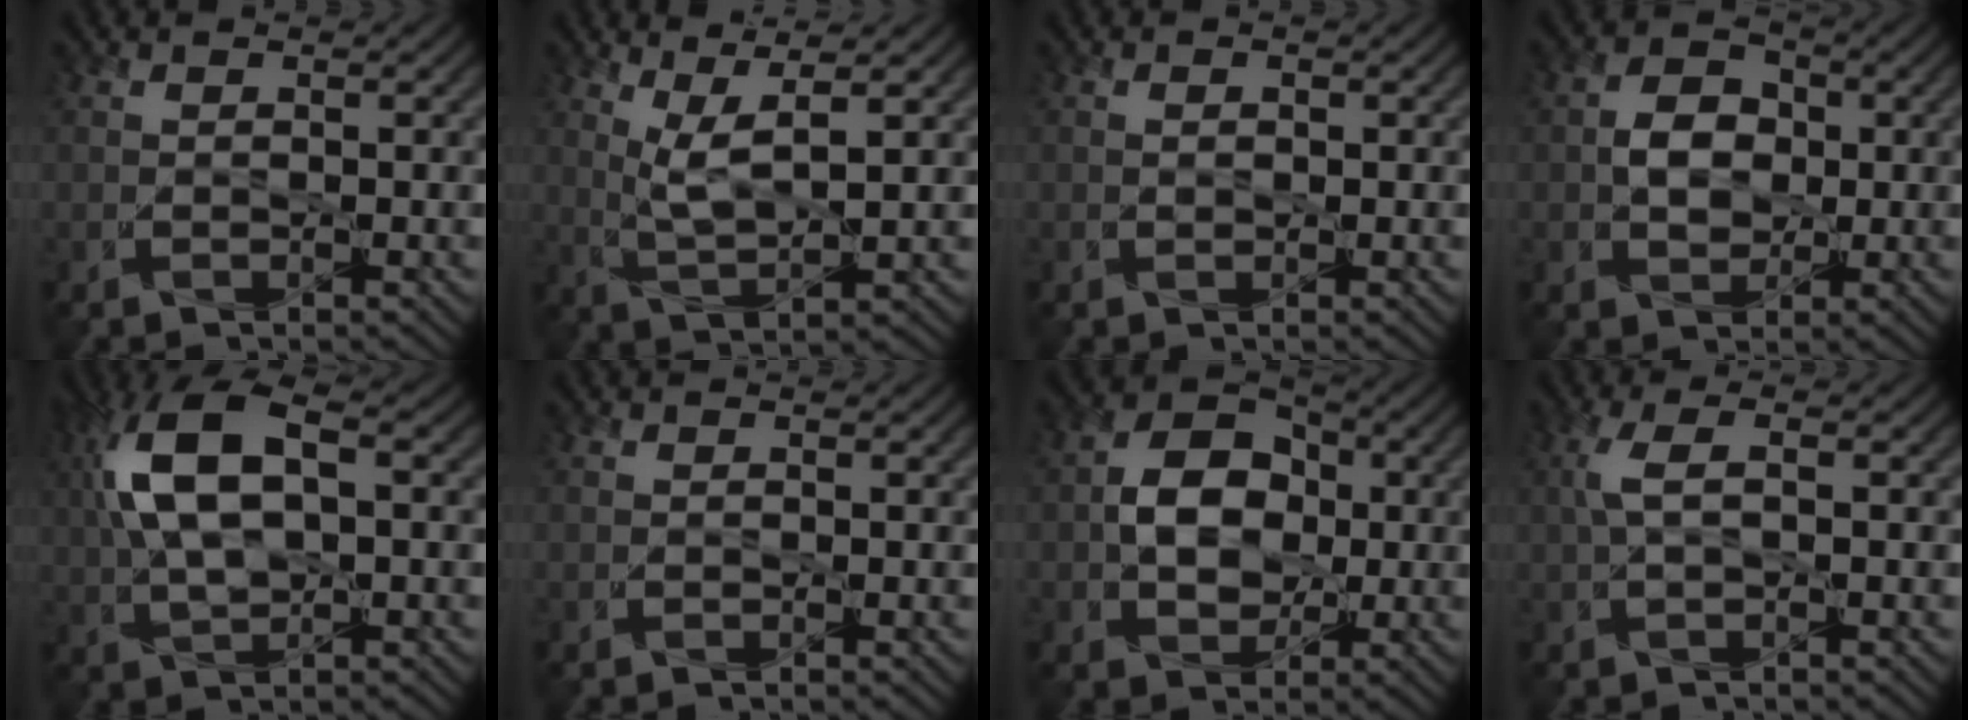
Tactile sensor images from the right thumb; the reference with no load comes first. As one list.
[{"total": 4.8, "force": [2.1, 1.1, 4.2], "torque": [-0.096, -0.002, 0.051]}, {"total": 0.5, "force": [0.1, 0.4, 0.3], "torque": [-0.004, -0.002, 0.002]}, {"total": 4.3, "force": [-0.1, 3.5, 2.4], "torque": [-0.047, 0.002, -0.009]}, {"total": 11.6, "force": [2.0, 5.8, 9.9], "torque": [-0.226, 0.014, 0.037]}, {"total": 0.0}, {"total": 7.0, "force": [-0.2, 5.6, 4.2], "torque": [-0.072, 0.008, -0.013]}, {"total": 3.0, "force": [0.4, 0.8, 2.8], "torque": [-0.066, 0.009, 0.006]}]